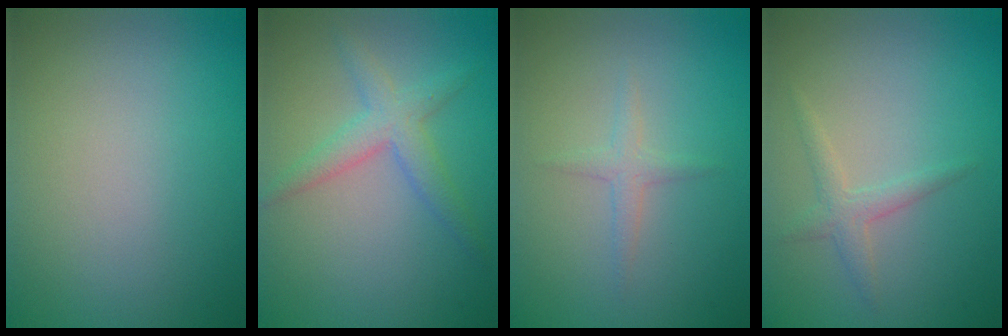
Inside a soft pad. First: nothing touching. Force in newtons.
{"total": 2.9, "press": 2.9, "slide": 0.1}
{"total": 1.3, "press": 1.3, "slide": 0.1}
{"total": 1.6, "press": 1.6, "slide": 0.0}